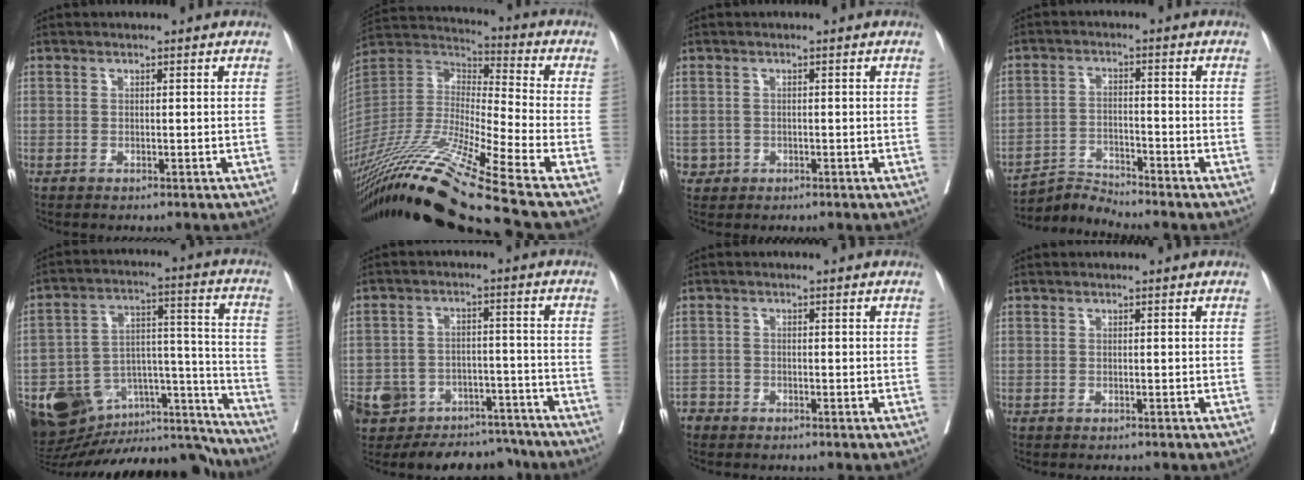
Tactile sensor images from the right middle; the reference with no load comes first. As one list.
[{"total": 24.6, "force": [-18.2, -1.8, 16.4], "torque": [-0.351, -0.041, -0.341]}, {"total": 1.5, "force": [-0.4, 1.4, 0.1], "torque": [0.002, 0.006, -0.003]}, {"total": 4.8, "force": [-4.3, -1.5, -1.4], "torque": [0.018, -0.009, -0.079]}, {"total": 23.5, "force": [-18.8, 9.2, 10.6], "torque": [-0.151, 0.059, -0.280]}, {"total": 15.9, "force": [-12.6, 8.5, 4.5], "torque": [-0.090, 0.019, -0.168]}, {"total": 1.9, "force": [-1.6, 1.0, -0.1], "torque": [-0.001, 0.003, -0.032]}, {"total": 1.3, "force": [-1.2, 0.5, 0.4], "torque": [-0.005, -0.002, -0.014]}]